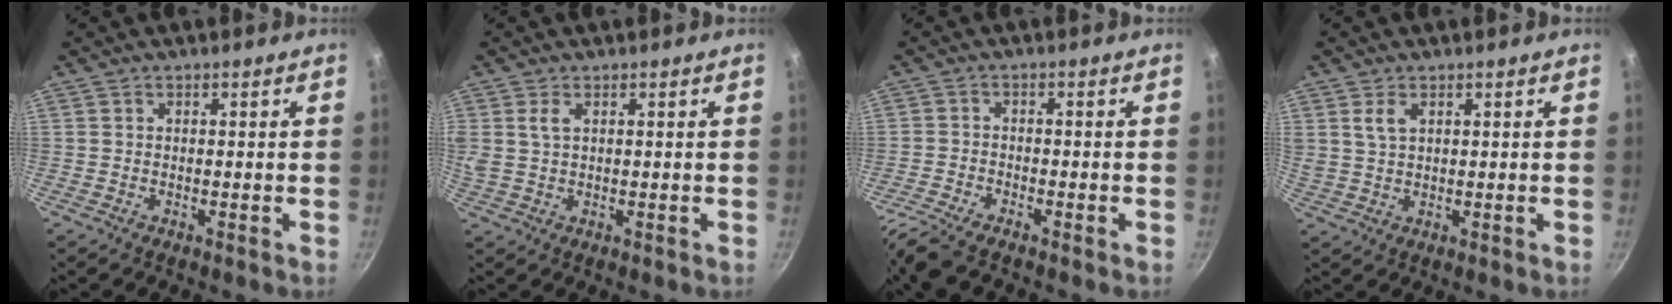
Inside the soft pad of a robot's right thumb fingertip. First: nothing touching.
{"total": 3.6, "force": [1.3, 1.7, 2.9], "torque": [-0.060, 0.002, 0.028]}
{"total": 6.1, "force": [-4.9, 1.4, 3.4], "torque": [-0.088, 0.014, -0.102]}
{"total": 3.7, "force": [1.7, 1.9, 2.7], "torque": [-0.049, -0.005, 0.037]}